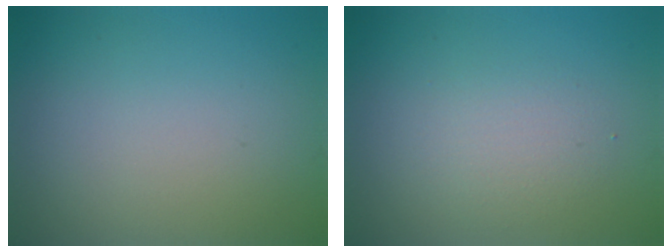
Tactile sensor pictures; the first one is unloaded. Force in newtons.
{"total": 2.2, "press": 2.2, "slide": 0.1}